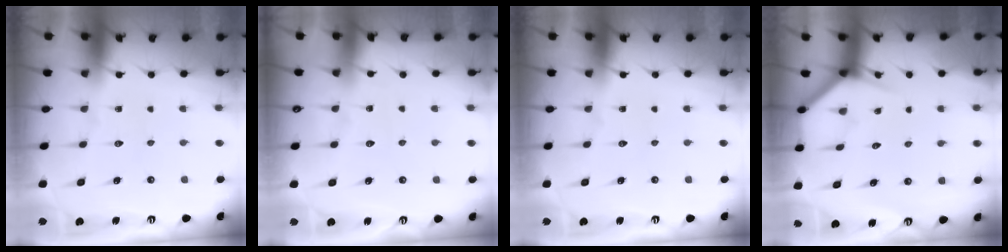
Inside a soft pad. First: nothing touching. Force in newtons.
{"total": 4.3, "press": 4.3, "slide": 0.7}
{"total": 0.0}
{"total": 3.8, "press": 3.8, "slide": 0.3}